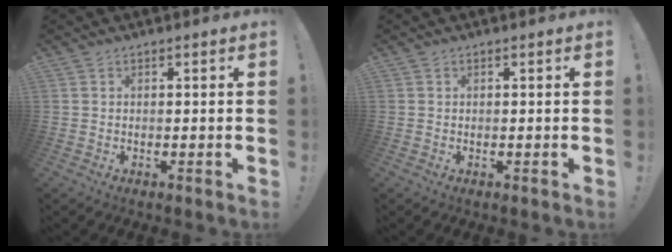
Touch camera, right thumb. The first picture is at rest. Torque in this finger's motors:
{"motor_torque": [-0.05, 0.12, -0.33, 0.04, 0.05]}